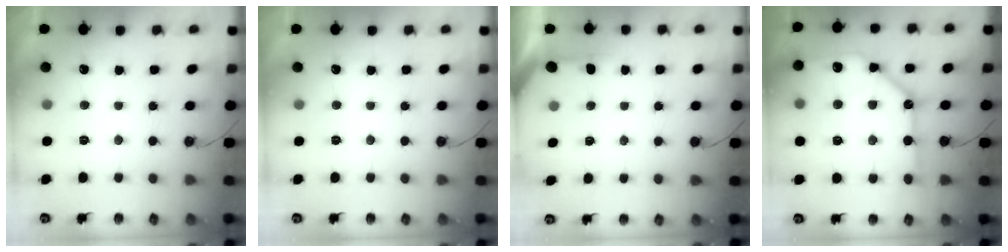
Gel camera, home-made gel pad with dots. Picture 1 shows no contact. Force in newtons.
{"total": 0.0}
{"total": 2.9, "press": 2.9, "slide": 0.2}
{"total": 18.5, "press": 18.4, "slide": 2.2}